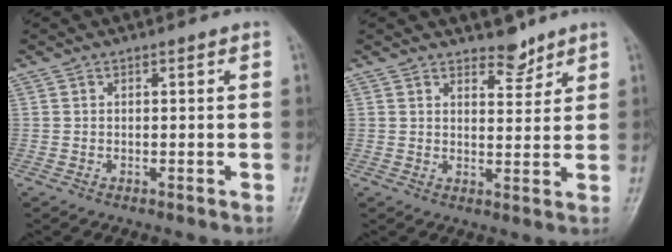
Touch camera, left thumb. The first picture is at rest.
{"total": 3.8, "force": [3.3, 1.7, 1.1], "torque": [0.003, -0.027, 0.051]}